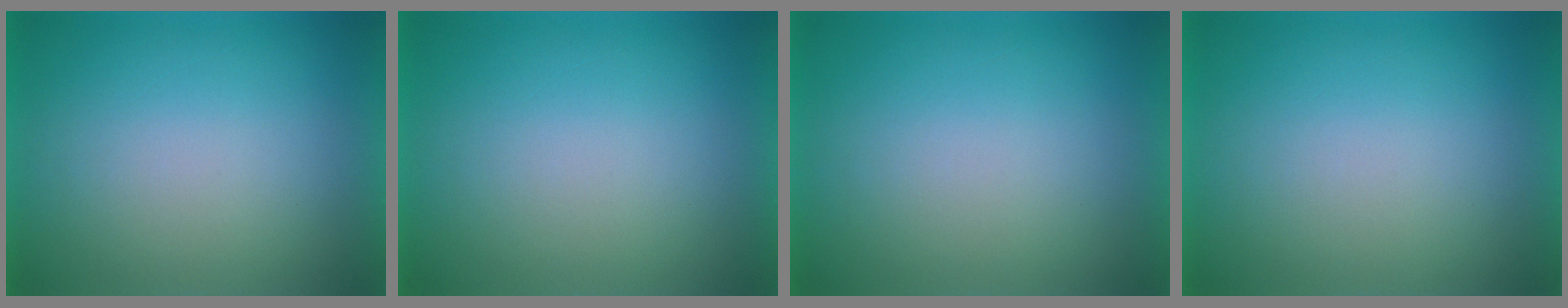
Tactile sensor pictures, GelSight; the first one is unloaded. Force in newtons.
{"total": 0.0}
{"total": 0.0}
{"total": 0.0}